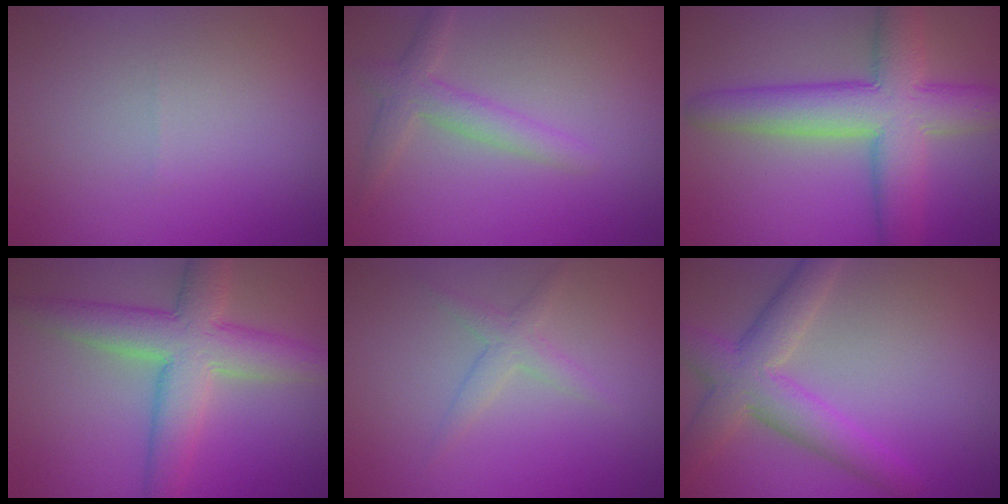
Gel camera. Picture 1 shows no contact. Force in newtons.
{"total": 2.7, "press": 2.7, "slide": 0.3}
{"total": 8.8, "press": 8.8, "slide": 0.3}
{"total": 7.3, "press": 7.3, "slide": 0.4}
{"total": 1.8, "press": 1.8, "slide": 0.1}
{"total": 5.5, "press": 5.5, "slide": 0.4}